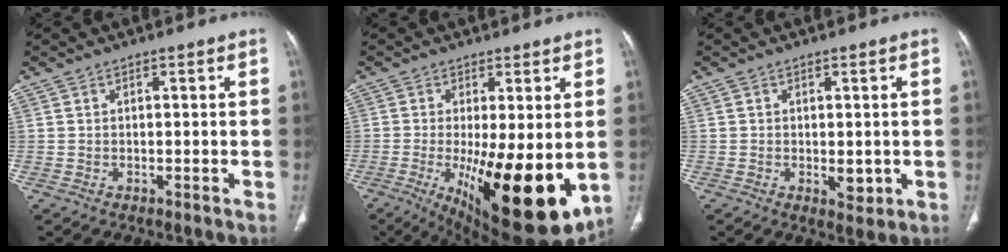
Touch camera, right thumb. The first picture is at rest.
{"total": 21.0, "force": [-4.3, 7.2, 19.3], "torque": [-0.260, -0.039, -0.040]}
{"total": 3.1, "force": [-0.4, 1.8, 2.6], "torque": [-0.026, -0.006, 0.000]}